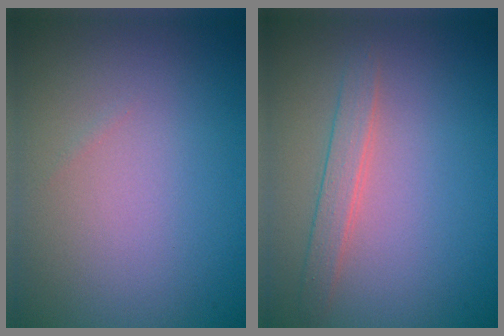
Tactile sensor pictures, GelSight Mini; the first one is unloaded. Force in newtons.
{"total": 1.8, "press": 1.8, "slide": 0.1}